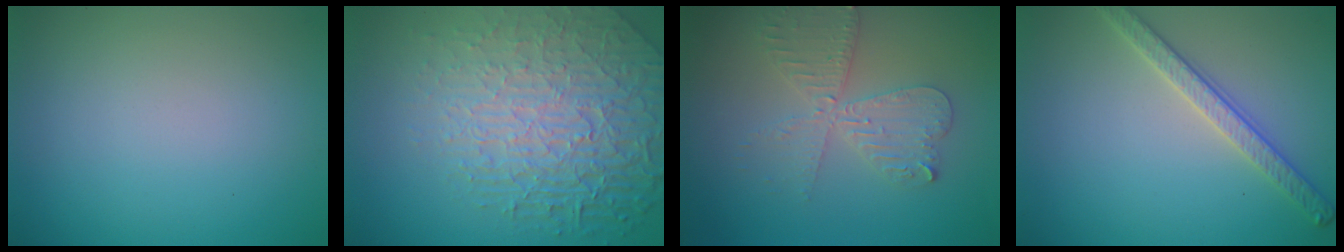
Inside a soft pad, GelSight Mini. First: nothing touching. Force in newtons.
{"total": 9.0, "press": 6.1, "slide": 6.6}
{"total": 4.3, "press": 3.6, "slide": 2.3}
{"total": 2.8, "press": 2.7, "slide": 0.7}